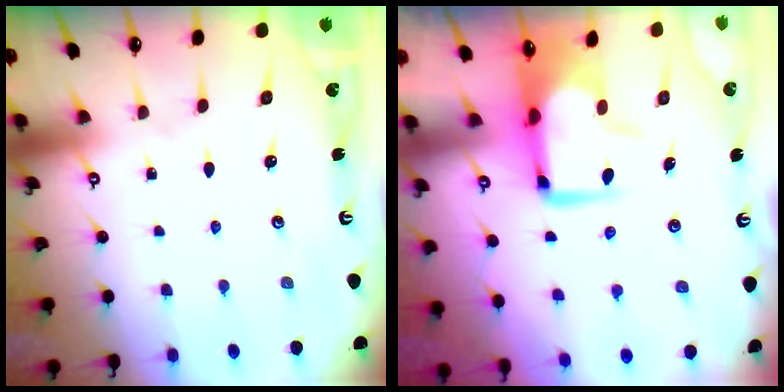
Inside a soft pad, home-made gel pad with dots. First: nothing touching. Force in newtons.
{"total": 2.0, "press": 1.8, "slide": 0.9}